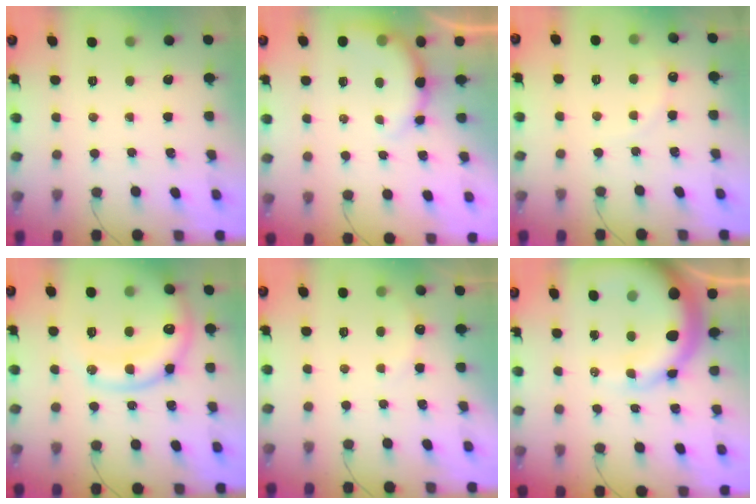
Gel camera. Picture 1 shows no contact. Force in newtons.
{"total": 8.8, "press": 8.7, "slide": 1.1}
{"total": 5.8, "press": 5.7, "slide": 1.2}
{"total": 18.5, "press": 18.3, "slide": 2.7}
{"total": 5.4, "press": 5.2, "slide": 1.5}
{"total": 16.7, "press": 16.3, "slide": 3.4}